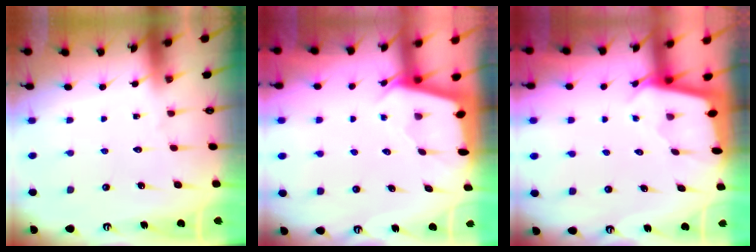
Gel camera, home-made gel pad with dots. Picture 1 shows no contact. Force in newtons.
{"total": 2.0, "press": 2.0, "slide": 0.3}
{"total": 1.9, "press": 1.9, "slide": 0.2}